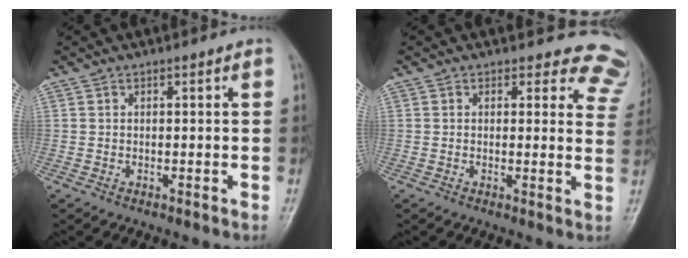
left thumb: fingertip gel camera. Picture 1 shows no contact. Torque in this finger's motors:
{"motor_torque": [0.07, -0.02, -0.14, -0.31, 0.01]}